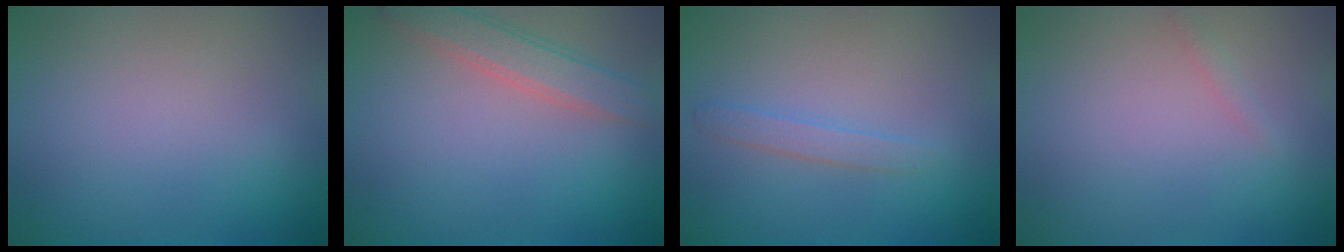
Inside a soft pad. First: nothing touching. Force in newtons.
{"total": 2.9, "press": 2.9, "slide": 0.1}
{"total": 1.3, "press": 1.3, "slide": 0.1}
{"total": 0.6, "press": 0.6, "slide": 0.1}